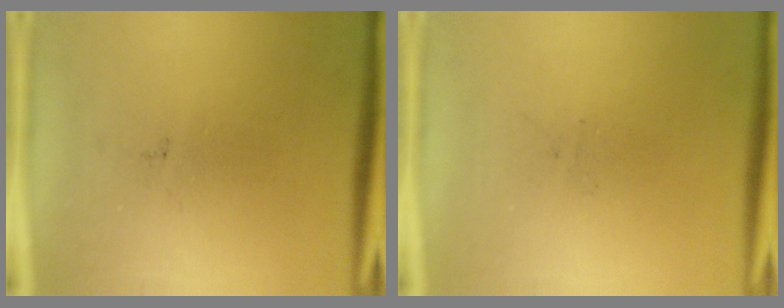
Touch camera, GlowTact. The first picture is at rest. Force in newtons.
{"total": 0.0}